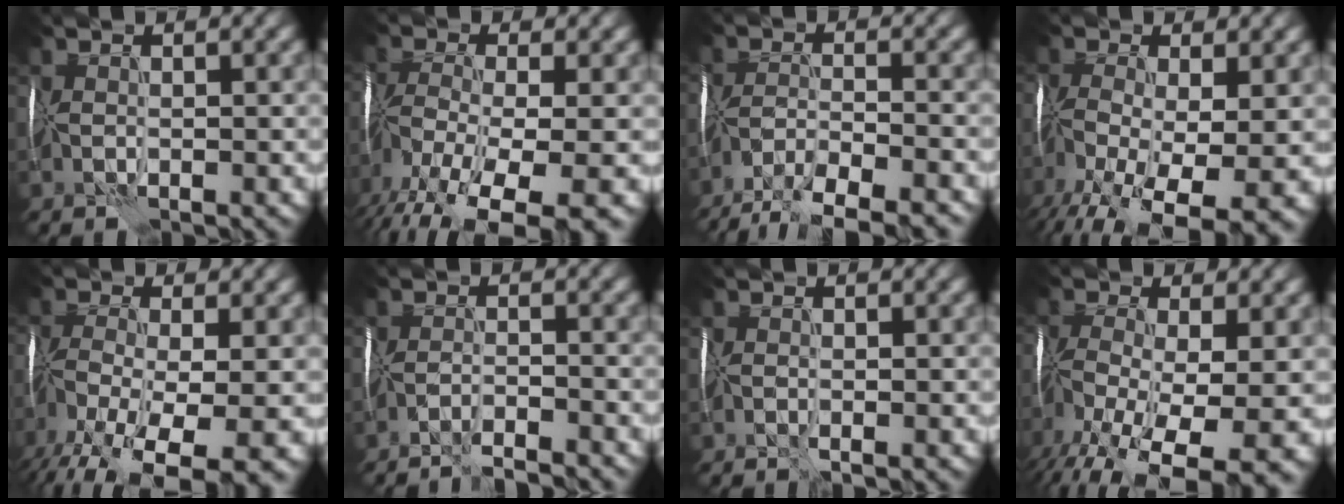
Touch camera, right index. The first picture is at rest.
{"total": 13.5, "force": [-8.2, 5.0, 9.4], "torque": [-0.193, -0.025, -0.116]}
{"total": 8.2, "force": [-7.0, 1.7, 3.9], "torque": [-0.068, -0.017, -0.113]}
{"total": 13.3, "force": [-6.5, 5.6, 10.1], "torque": [-0.207, -0.038, -0.084]}
{"total": 13.3, "force": [-7.8, 5.1, 9.5], "torque": [-0.199, -0.032, -0.104]}
{"total": 4.6, "force": [-4.4, 0.4, 1.4], "torque": [-0.022, 0.001, -0.065]}
{"total": 0.9, "force": [-0.6, 0.0, 0.7], "torque": [-0.014, -0.005, -0.011]}
{"total": 14.8, "force": [-8.2, 6.0, 10.7], "torque": [-0.217, -0.038, -0.102]}